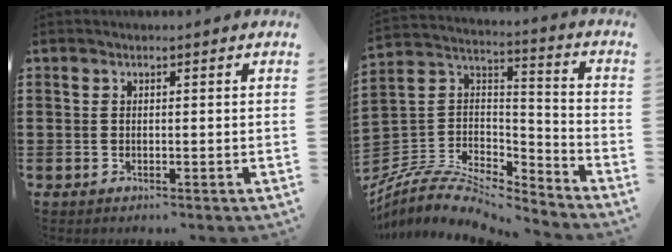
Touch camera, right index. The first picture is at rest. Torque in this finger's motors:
{"motor_torque": [0.47, -0.30, -0.41, -0.21]}